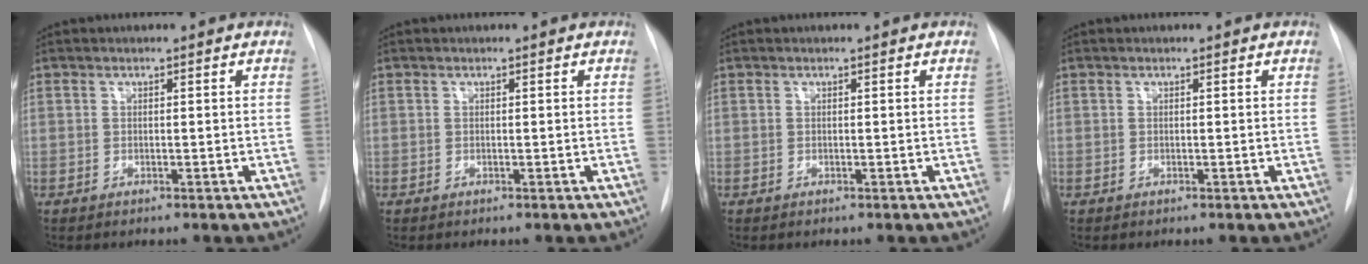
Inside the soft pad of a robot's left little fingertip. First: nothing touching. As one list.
[{"total": 0.0}, {"total": 0.0}, {"total": 0.0}]